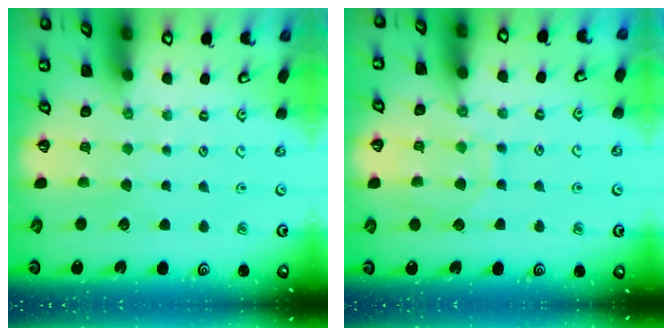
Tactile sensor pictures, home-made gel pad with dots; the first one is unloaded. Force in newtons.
{"total": 9.0, "press": 9.0, "slide": 0.7}